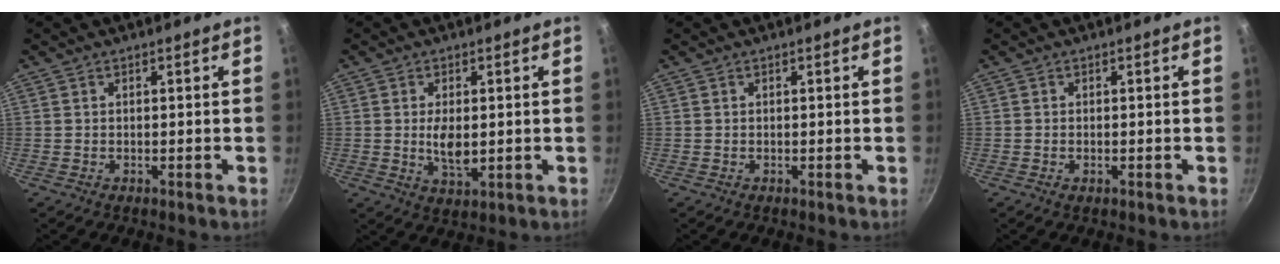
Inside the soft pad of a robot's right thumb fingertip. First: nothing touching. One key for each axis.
{"total": 5.3, "fx": 0.1, "fy": 2.7, "fz": 4.6, "tx": -0.085, "ty": -0.011, "tz": 0.007}
{"total": 0.0}
{"total": 0.9, "fx": -0.3, "fy": 0.4, "fz": 0.8, "tx": -0.014, "ty": 0.000, "tz": -0.006}